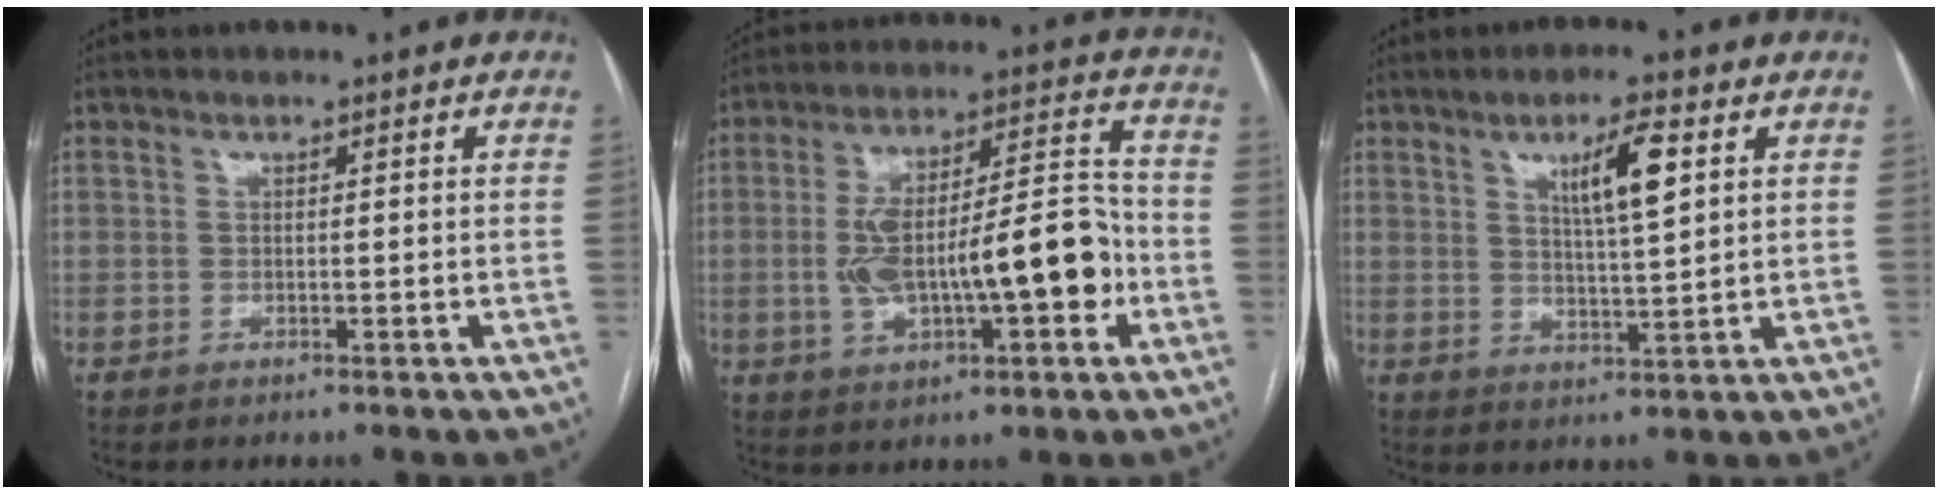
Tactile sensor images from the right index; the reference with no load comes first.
{"total": 17.2, "force": [-3.0, 4.9, 16.2], "torque": [-0.278, 0.031, -0.038]}
{"total": 7.2, "force": [2.8, 0.7, 6.6], "torque": [-0.115, 0.000, 0.048]}